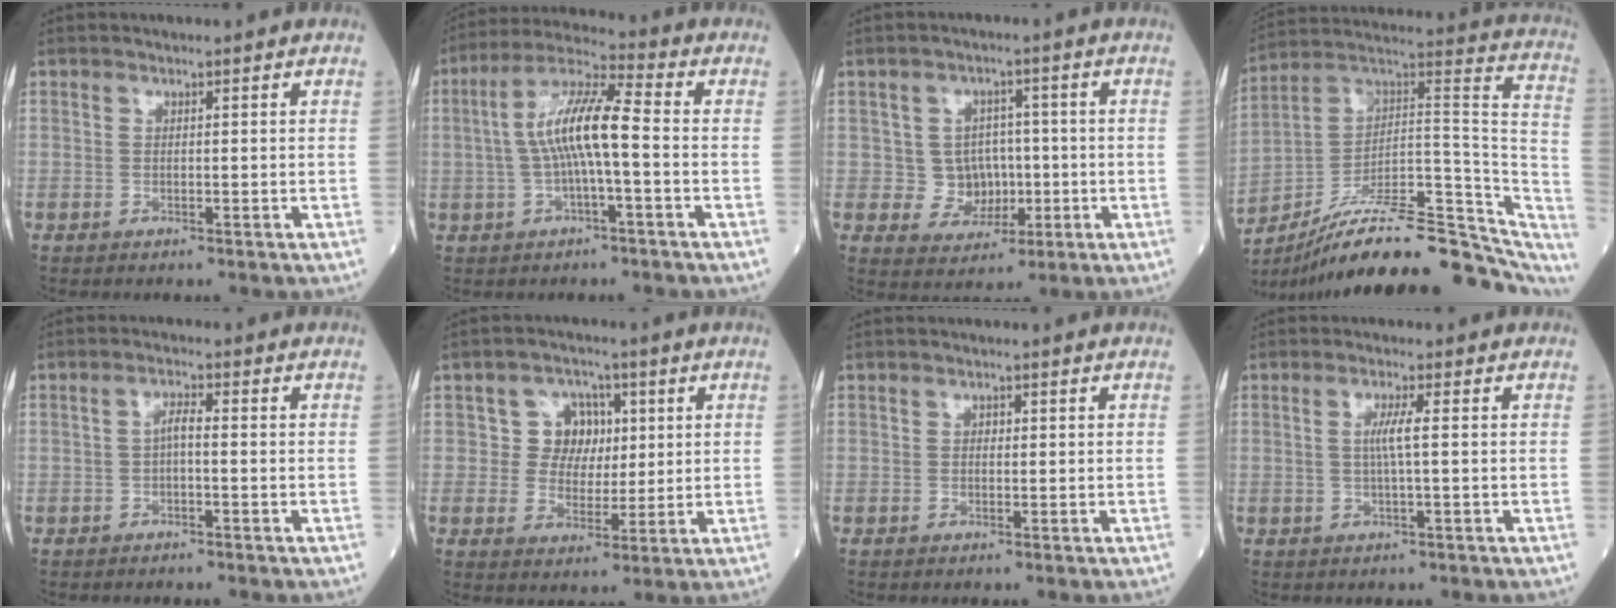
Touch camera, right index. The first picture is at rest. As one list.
[{"total": 9.8, "force": [-0.5, 1.4, 9.7], "torque": [-0.188, 0.024, -0.015]}, {"total": 5.6, "force": [-0.2, 5.2, 1.9], "torque": [-0.020, 0.012, 0.004]}, {"total": 25.8, "force": [-18.4, 6.6, 16.9], "torque": [-0.196, 0.046, -0.279]}, {"total": 2.1, "force": [-0.4, 0.5, 2.0], "torque": [-0.035, 0.005, -0.008]}, {"total": 6.0, "force": [1.4, 5.4, 2.2], "torque": [-0.027, 0.018, 0.028]}, {"total": 0.6, "force": [0.1, 0.5, 0.4], "torque": [-0.006, 0.001, 0.001]}, {"total": 2.7, "force": [0.2, -0.4, 2.7], "torque": [-0.054, -0.001, 0.001]}]